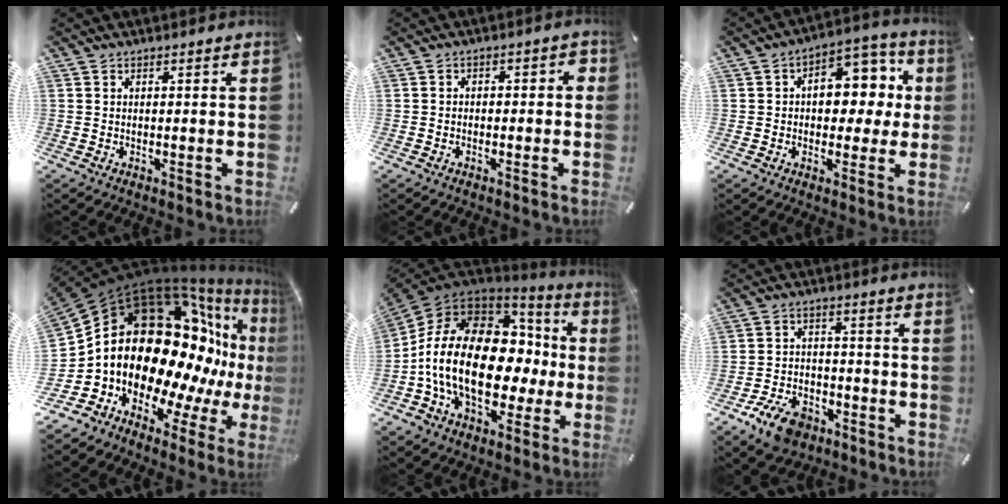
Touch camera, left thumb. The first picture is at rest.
{"total": 2.5, "force": [-1.6, 1.3, 1.3], "torque": [-0.022, 0.013, -0.032]}
{"total": 11.3, "force": [1.4, 7.9, 8.0], "torque": [-0.091, -0.008, 0.022]}
{"total": 24.1, "force": [3.2, 17.3, 16.4], "torque": [-0.244, -0.111, 0.100]}
{"total": 22.7, "force": [-2.2, 15.0, 16.9], "torque": [-0.334, 0.010, -0.030]}
{"total": 9.2, "force": [-5.8, 5.7, 4.3], "torque": [-0.080, 0.039, -0.103]}